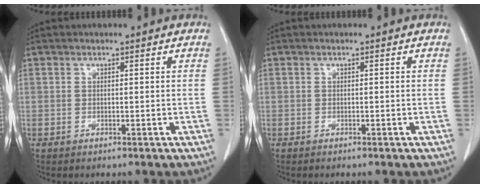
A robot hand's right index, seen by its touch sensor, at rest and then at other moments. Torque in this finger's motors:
{"motor_torque": [-0.01, 0.02, -0.01, 0.02]}